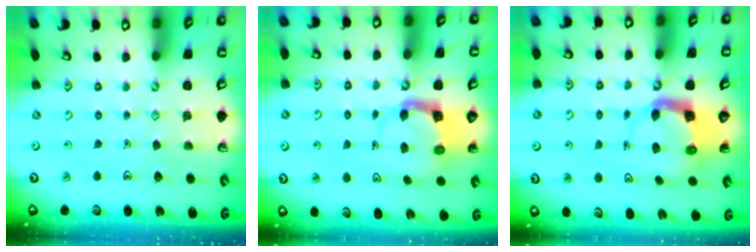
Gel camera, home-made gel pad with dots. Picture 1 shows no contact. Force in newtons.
{"total": 3.8, "press": 3.8, "slide": 0.3}
{"total": 3.7, "press": 3.7, "slide": 0.6}